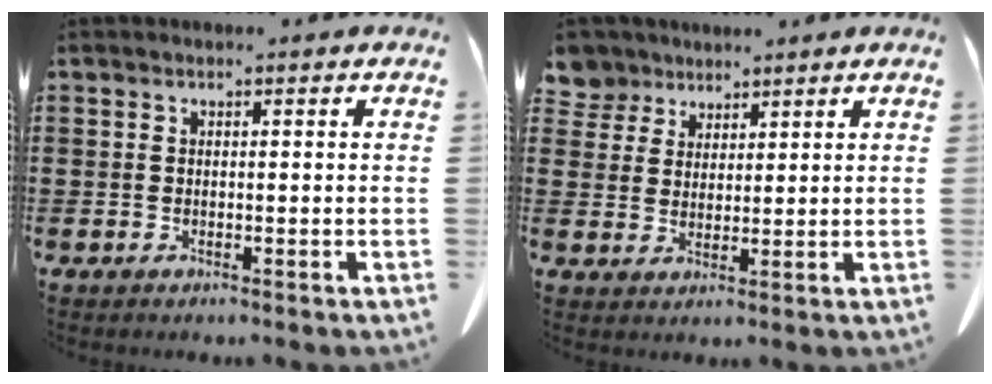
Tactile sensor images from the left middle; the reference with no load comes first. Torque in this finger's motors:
{"motor_torque": [0.22, 0.14, 0.00, 0.02]}